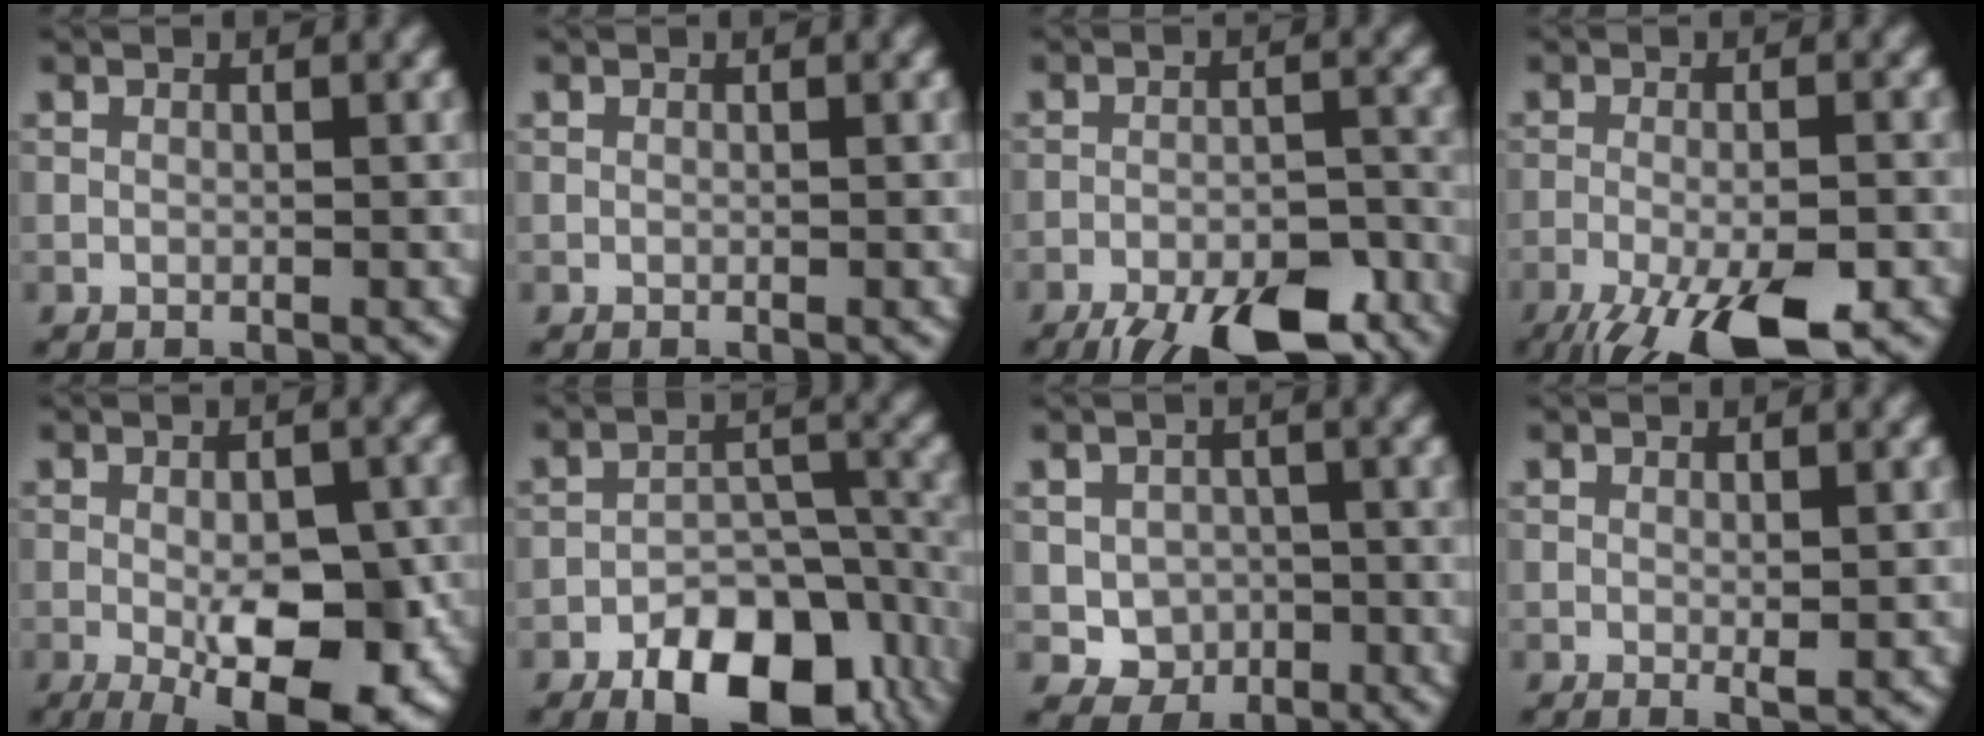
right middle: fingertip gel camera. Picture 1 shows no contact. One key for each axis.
{"total": 0.0}
{"total": 11.8, "fx": -9.3, "fy": 3.7, "fz": 6.2, "tx": -0.088, "ty": -0.027, "tz": -0.129}
{"total": 10.4, "fx": -6.6, "fy": 2.9, "fz": 7.4, "tx": -0.134, "ty": -0.033, "tz": -0.107}
{"total": 9.7, "fx": -3.1, "fy": 3.9, "fz": 8.3, "tx": -0.122, "ty": -0.015, "tz": -0.036}
{"total": 11.1, "fx": -6.4, "fy": 5.6, "fz": 7.1, "tx": -0.101, "ty": -0.008, "tz": -0.097}
{"total": 3.2, "fx": -0.8, "fy": 2.8, "fz": 1.2, "tx": -0.012, "ty": -0.006, "tz": -0.014}
{"total": 1.0, "fx": 0.0, "fy": 0.1, "fz": 1.0, "tx": -0.014, "ty": -0.004, "tz": -0.001}